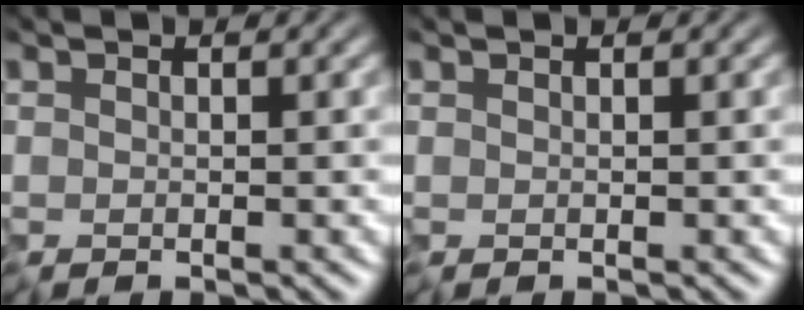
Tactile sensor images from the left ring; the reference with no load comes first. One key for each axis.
{"total": 0.0}